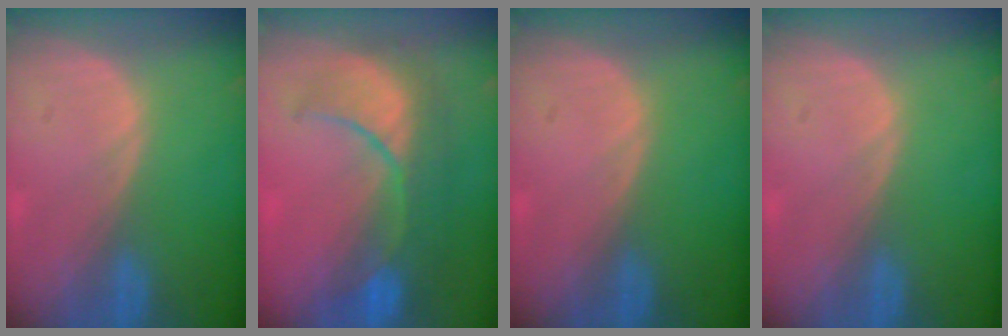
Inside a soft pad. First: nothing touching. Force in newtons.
{"total": 10.0, "press": 9.1, "slide": 4.2}
{"total": 0.0}
{"total": 0.0}